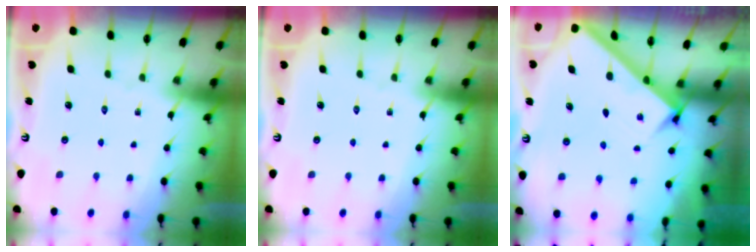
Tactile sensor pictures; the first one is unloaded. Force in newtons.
{"total": 0.0}
{"total": 2.6, "press": 2.6, "slide": 0.3}